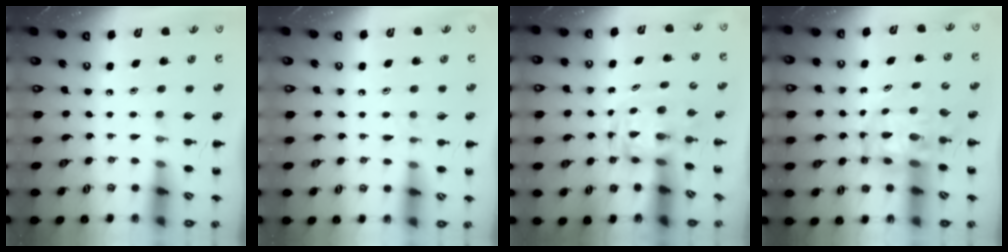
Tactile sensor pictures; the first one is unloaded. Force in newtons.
{"total": 4.7, "press": 4.2, "slide": 1.9}
{"total": 3.3, "press": 3.2, "slide": 0.6}
{"total": 8.2, "press": 7.8, "slide": 2.4}